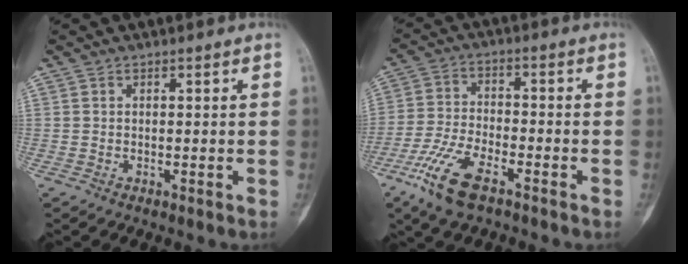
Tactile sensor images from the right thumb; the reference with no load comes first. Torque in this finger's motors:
{"motor_torque": [0.14, 0.25, 0.22, -0.16, 0.12]}